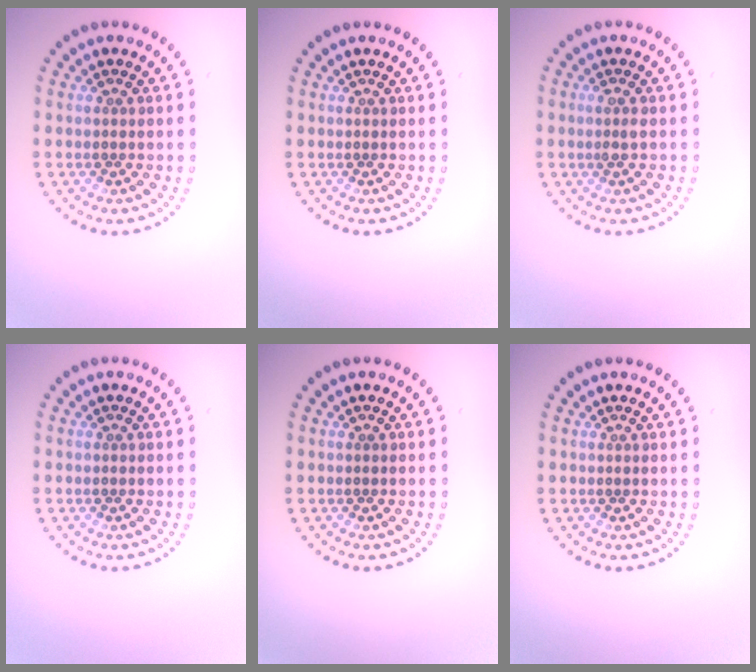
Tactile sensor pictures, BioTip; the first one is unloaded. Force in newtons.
{"total": 0.0}
{"total": 0.9, "press": 0.8, "slide": 0.5}
{"total": 0.0}
{"total": 0.0}
{"total": 0.0}